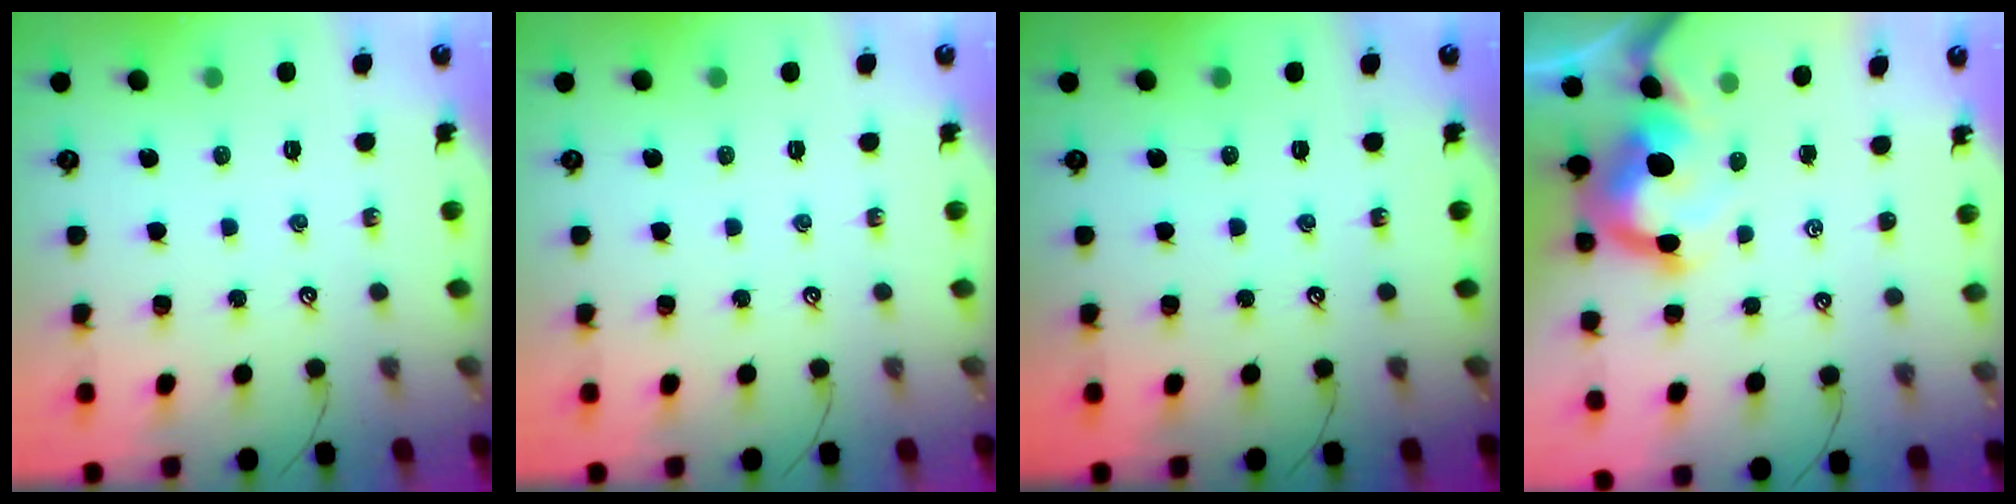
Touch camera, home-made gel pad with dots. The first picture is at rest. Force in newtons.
{"total": 0.0}
{"total": 0.0}
{"total": 9.0, "press": 8.9, "slide": 1.6}